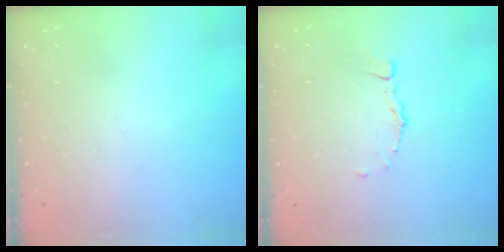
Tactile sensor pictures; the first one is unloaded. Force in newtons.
{"total": 4.6, "press": 4.6, "slide": 0.8}